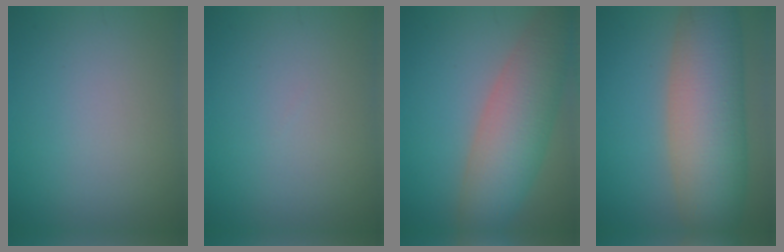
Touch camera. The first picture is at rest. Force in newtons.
{"total": 0.0}
{"total": 8.2, "press": 8.2, "slide": 0.5}
{"total": 11.3, "press": 11.3, "slide": 0.4}